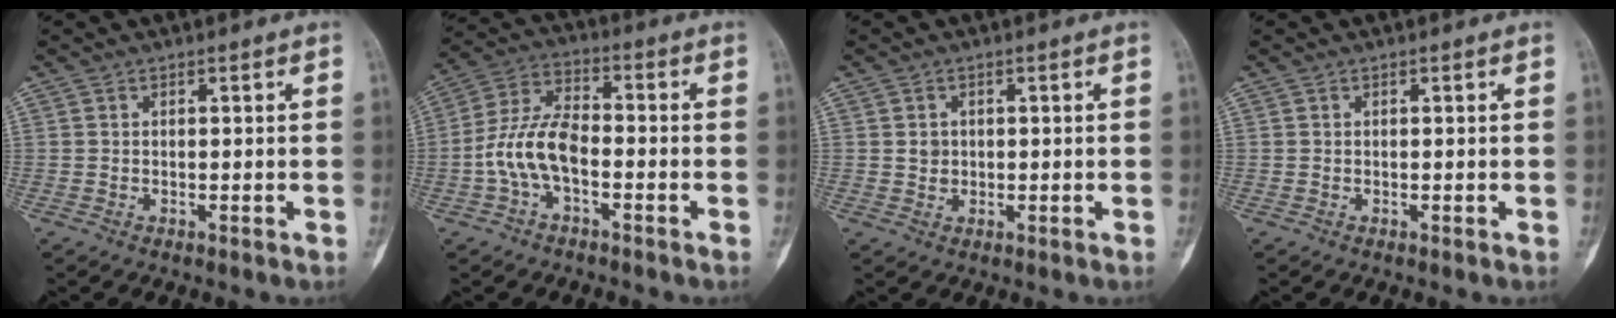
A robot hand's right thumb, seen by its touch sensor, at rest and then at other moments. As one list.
[{"total": 9.8, "force": [-2.6, 5.1, 8.0], "torque": [-0.165, 0.038, -0.058]}, {"total": 2.0, "force": [0.3, 1.7, 0.9], "torque": [-0.006, 0.001, 0.009]}, {"total": 0.0}]